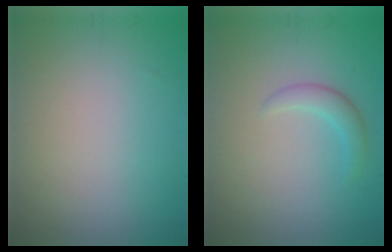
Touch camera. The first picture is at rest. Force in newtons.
{"total": 1.7, "press": 1.7, "slide": 0.1}